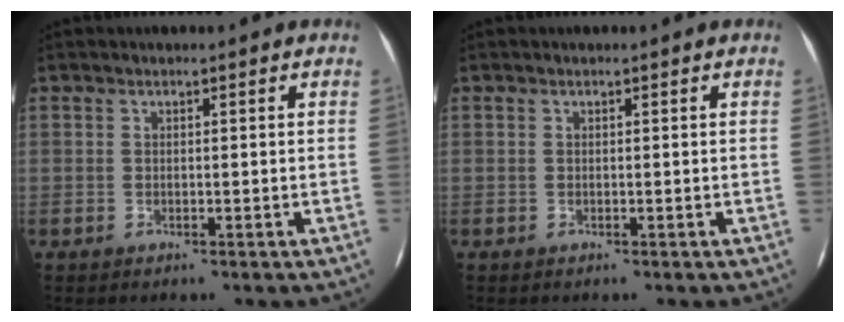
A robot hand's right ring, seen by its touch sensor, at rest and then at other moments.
{"total": 0.0}